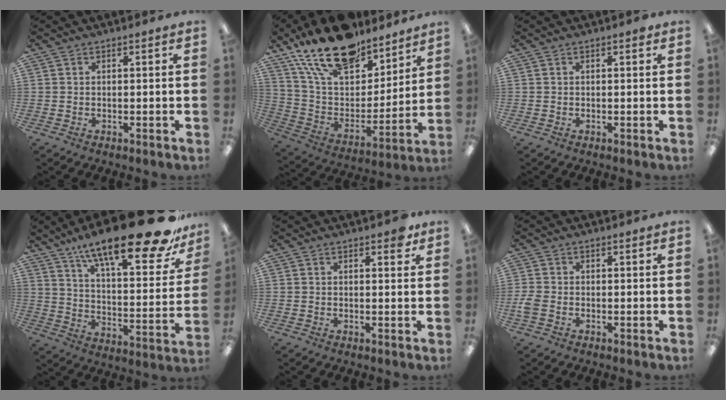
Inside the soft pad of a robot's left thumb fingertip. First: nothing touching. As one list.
[{"total": 21.2, "force": [16.5, 9.2, 9.6], "torque": [-0.188, -0.099, 0.294]}, {"total": 0.5, "force": [0.3, 0.3, 0.3], "torque": [-0.009, 0.003, 0.004]}, {"total": 24.7, "force": [17.8, 5.8, 16.1], "torque": [-0.249, -0.118, 0.285]}, {"total": 2.3, "force": [1.5, 1.1, 1.4], "torque": [-0.006, -0.007, 0.020]}, {"total": 2.5, "force": [-0.7, 1.6, 1.7], "torque": [-0.042, -0.001, -0.015]}]